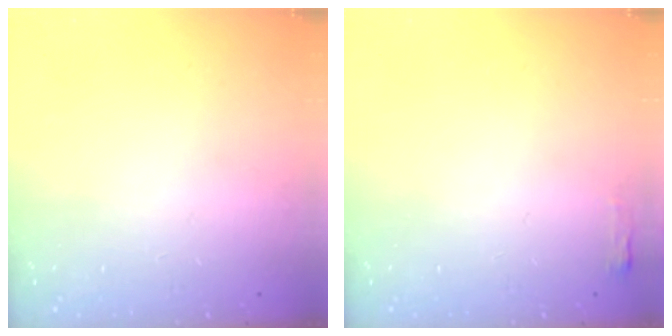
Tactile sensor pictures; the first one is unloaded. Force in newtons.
{"total": 2.7, "press": 2.6, "slide": 0.8}